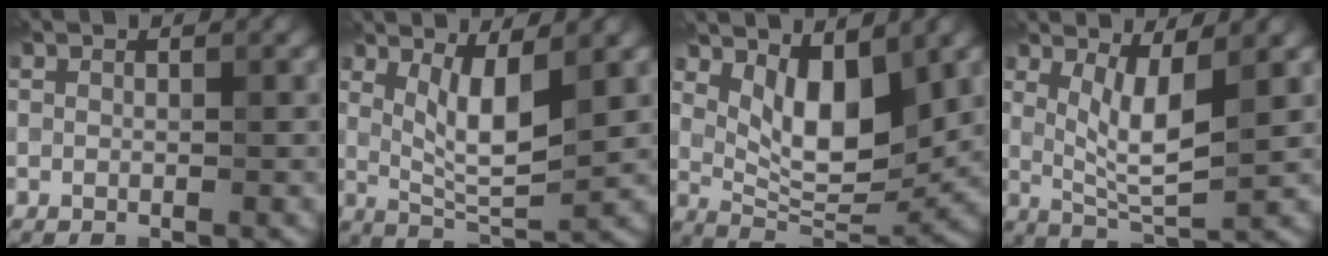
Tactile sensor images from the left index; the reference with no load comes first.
{"total": 4.8, "force": [1.7, 1.1, 4.4], "torque": [-0.081, -0.011, 0.037]}
{"total": 6.6, "force": [2.6, 2.9, 5.4], "torque": [-0.086, -0.016, 0.049]}
{"total": 4.5, "force": [1.3, 1.0, 4.2], "torque": [-0.079, -0.011, 0.032]}